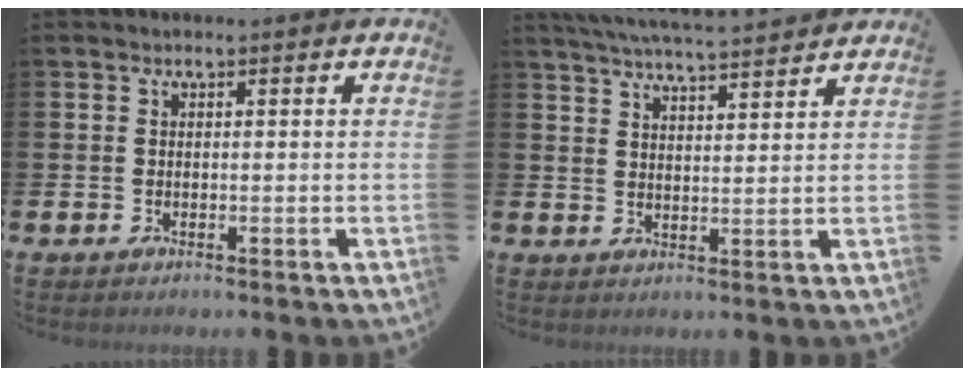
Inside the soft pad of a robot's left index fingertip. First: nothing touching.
{"total": 5.5, "force": [5.4, 0.0, 1.3], "torque": [-0.038, -0.031, 0.096]}